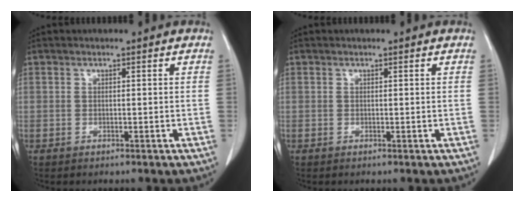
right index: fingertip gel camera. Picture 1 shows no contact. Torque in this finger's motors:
{"motor_torque": [0.00, 0.00, 0.00, 0.00]}